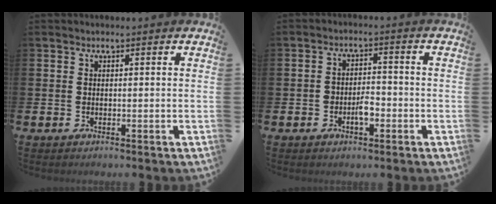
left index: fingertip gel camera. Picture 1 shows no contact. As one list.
[{"total": 3.0, "force": [-1.4, 1.5, 2.1], "torque": [-0.035, 0.002, -0.030]}]